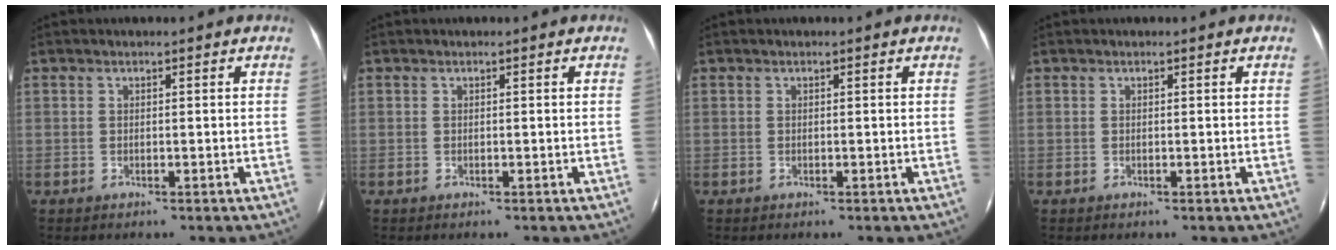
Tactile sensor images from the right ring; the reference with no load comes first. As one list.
[{"total": 0.0}, {"total": 0.0}, {"total": 0.0}]